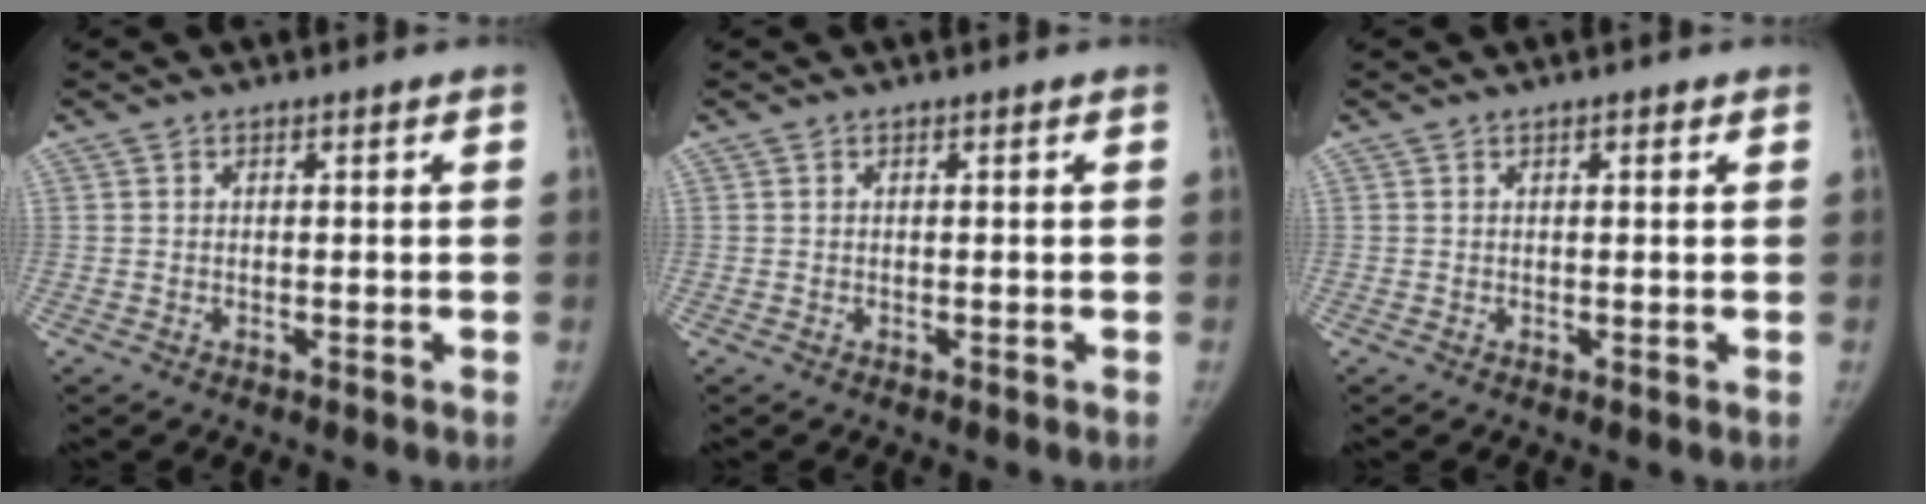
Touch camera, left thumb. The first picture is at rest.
{"total": 0.0}
{"total": 1.2, "force": [0.7, 0.6, 0.8], "torque": [-0.007, 0.000, 0.007]}